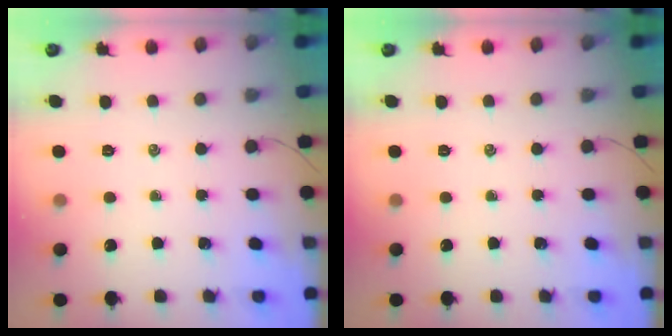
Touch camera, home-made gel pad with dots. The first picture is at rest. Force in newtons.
{"total": 0.0}